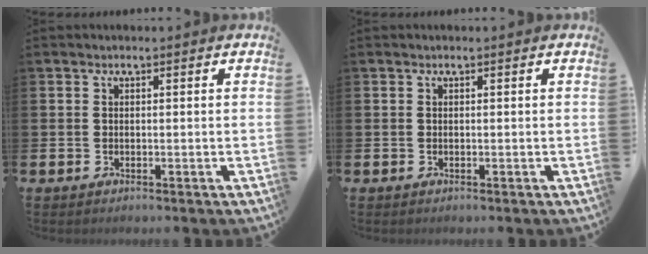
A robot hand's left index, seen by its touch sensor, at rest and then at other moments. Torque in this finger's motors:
{"motor_torque": [0.00, 0.00, 0.00, 0.00]}